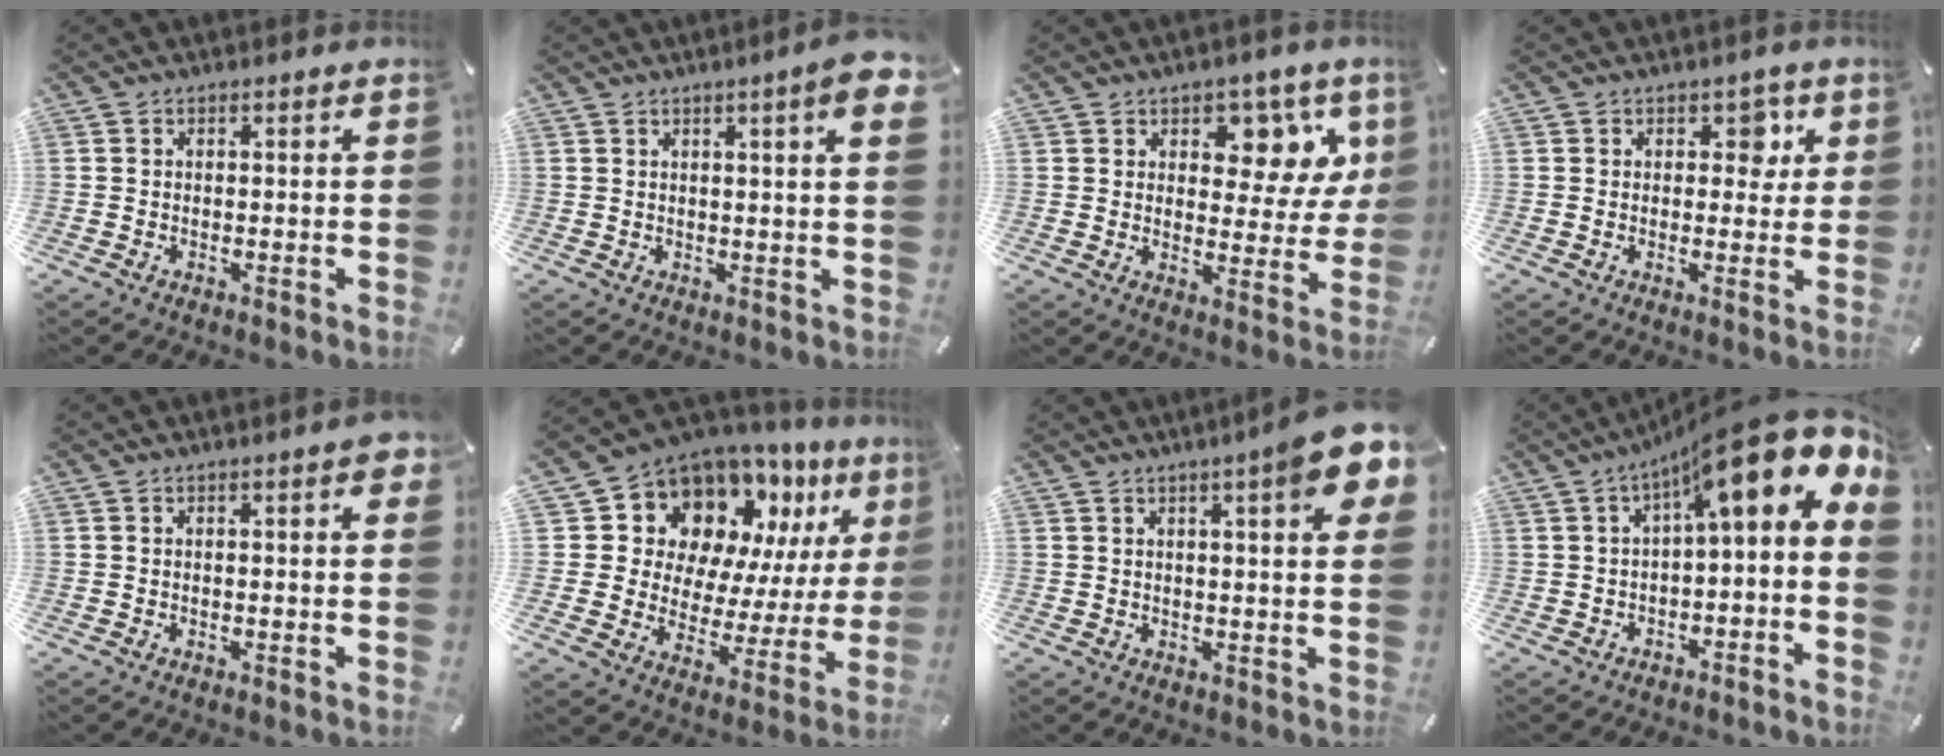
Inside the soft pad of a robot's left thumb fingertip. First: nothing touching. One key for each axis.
{"total": 7.2, "fx": 3.1, "fy": 0.6, "fz": 6.5, "tx": -0.100, "ty": -0.011, "tz": 0.048}
{"total": 10.0, "fx": 5.8, "fy": 6.3, "fz": 5.2, "tx": -0.057, "ty": -0.042, "tz": 0.099}
{"total": 4.6, "fx": 1.7, "fy": 3.2, "fz": 2.8, "tx": -0.007, "ty": -0.011, "tz": 0.016}
{"total": 3.3, "fx": 1.2, "fy": 0.8, "fz": 3.0, "tx": -0.042, "ty": -0.001, "tz": 0.016}
{"total": 13.4, "fx": 10.0, "fy": 8.3, "fz": 3.3, "tx": -0.061, "ty": -0.109, "tz": 0.179}
{"total": 9.6, "fx": 4.7, "fy": 1.5, "fz": 8.3, "tx": -0.121, "ty": -0.021, "tz": 0.073}
{"total": 15.9, "fx": 7.8, "fy": 3.6, "fz": 13.4, "tx": -0.198, "ty": -0.068, "tz": 0.122}